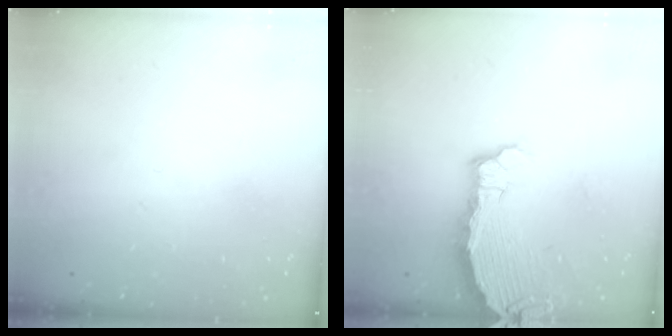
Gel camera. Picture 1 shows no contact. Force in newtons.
{"total": 4.1, "press": 4.1, "slide": 0.5}